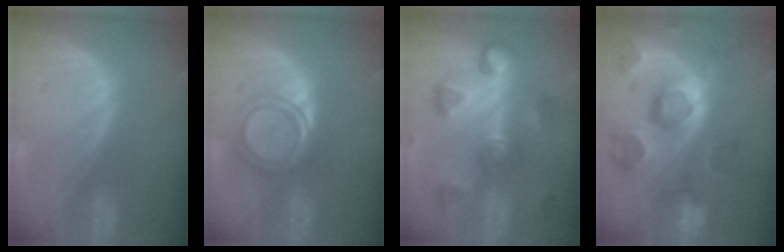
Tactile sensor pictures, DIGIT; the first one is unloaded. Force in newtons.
{"total": 5.1, "press": 4.8, "slide": 1.7}
{"total": 8.4, "press": 8.4, "slide": 0.7}
{"total": 11.5, "press": 10.0, "slide": 5.6}